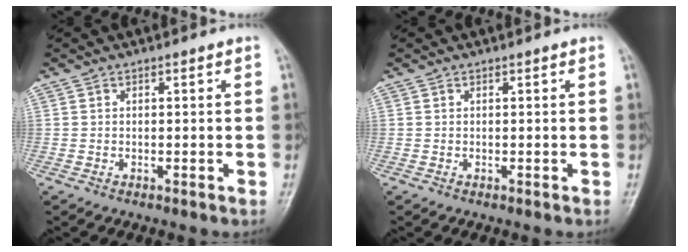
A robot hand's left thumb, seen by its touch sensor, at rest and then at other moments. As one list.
[{"total": 0.0}]